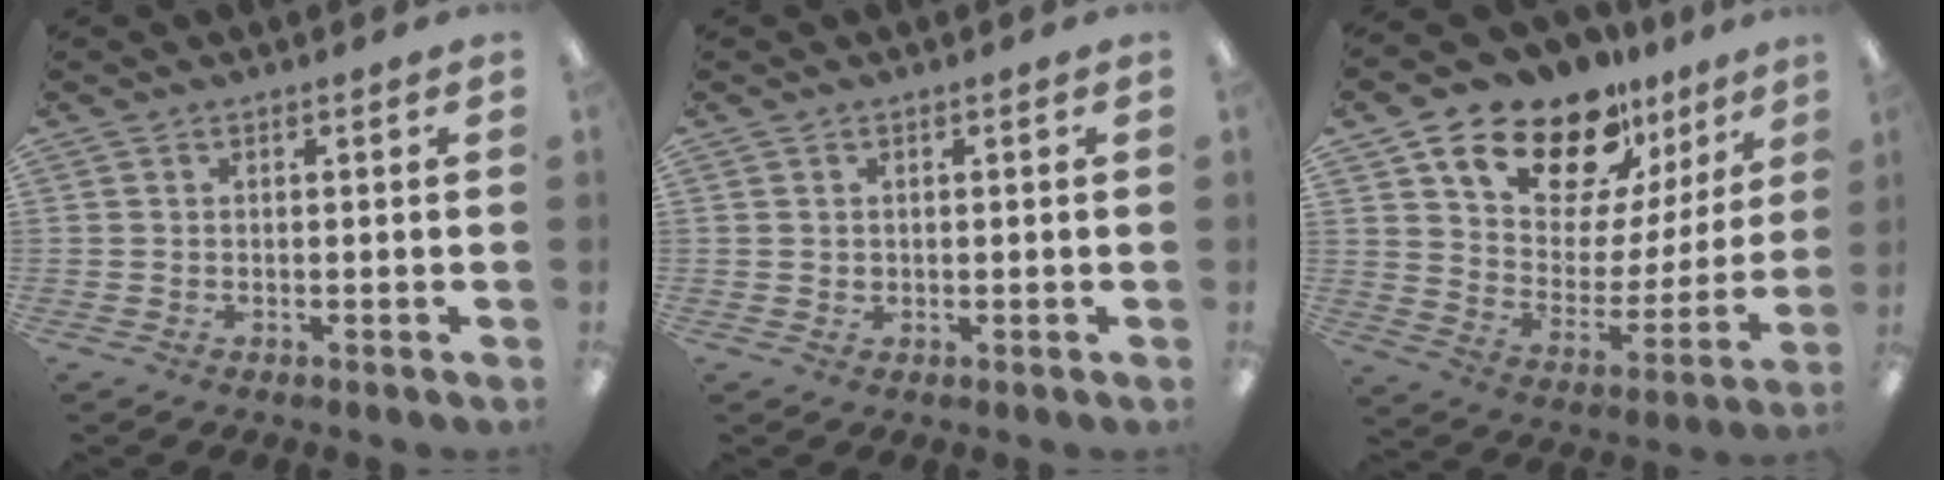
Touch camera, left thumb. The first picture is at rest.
{"total": 1.1, "force": [0.6, 1.0, 0.0], "torque": [0.000, 0.003, 0.011]}
{"total": 18.4, "force": [14.7, 8.7, 6.9], "torque": [-0.131, -0.110, 0.261]}